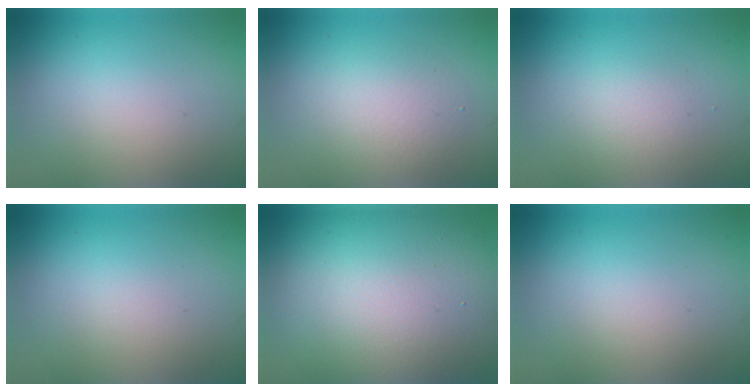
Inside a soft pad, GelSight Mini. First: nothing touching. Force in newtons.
{"total": 2.9, "press": 2.9, "slide": 0.3}
{"total": 1.5, "press": 1.4, "slide": 0.1}
{"total": 0.0}
{"total": 17.1, "press": 17.1, "slide": 0.8}
{"total": 0.0}